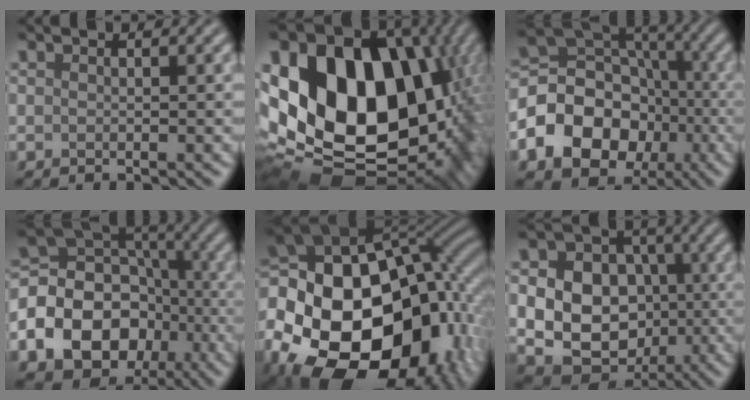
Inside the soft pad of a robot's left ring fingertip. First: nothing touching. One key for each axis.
{"total": 20.2, "fx": 3.0, "fy": 14.6, "fz": 13.6, "tx": -0.260, "ty": 0.001, "tz": 0.065}
{"total": 11.5, "fx": -3.5, "fy": 9.2, "fz": 6.0, "tx": -0.116, "ty": -0.002, "tz": -0.083}
{"total": 16.0, "fx": -5.1, "fy": 13.1, "fz": 7.5, "tx": -0.157, "ty": -0.009, "tz": -0.104}
{"total": 22.1, "fx": -6.9, "fy": 15.4, "fz": 14.3, "tx": -0.307, "ty": -0.023, "tz": -0.101}
{"total": 13.8, "fx": -0.4, "fy": 12.1, "fz": 6.7, "tx": -0.147, "ty": 0.018, "tz": -0.017}